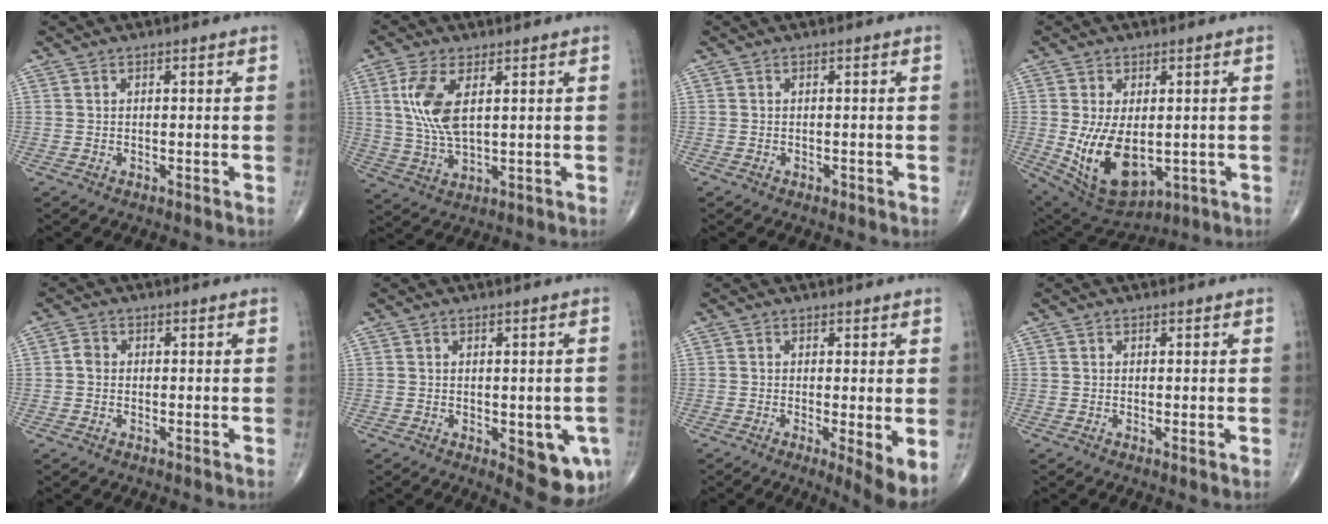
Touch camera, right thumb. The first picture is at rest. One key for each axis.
{"total": 9.4, "fx": 2.6, "fy": 4.1, "fz": 8.0, "tx": -0.176, "ty": -0.008, "tz": 0.057}
{"total": 0.5, "fx": -0.3, "fy": 0.4, "fz": 0.2, "tx": -0.002, "ty": 0.000, "tz": -0.005}
{"total": 13.7, "fx": -1.4, "fy": 8.0, "fz": 11.0, "tx": -0.190, "ty": -0.013, "tz": 0.006}
{"total": 1.6, "fx": -0.2, "fy": 1.4, "fz": 0.8, "tx": -0.009, "ty": 0.004, "tz": -0.006}
{"total": 8.8, "fx": -2.6, "fy": 3.8, "fz": 7.5, "tx": -0.063, "ty": -0.007, "tz": -0.023}
{"total": 5.5, "fx": -0.7, "fy": 1.1, "fz": 5.3, "tx": -0.087, "ty": -0.019, "tz": -0.015}
{"total": 0.7, "fx": 0.1, "fy": 0.2, "fz": 0.6, "tx": -0.015, "ty": -0.004, "tz": 0.000}